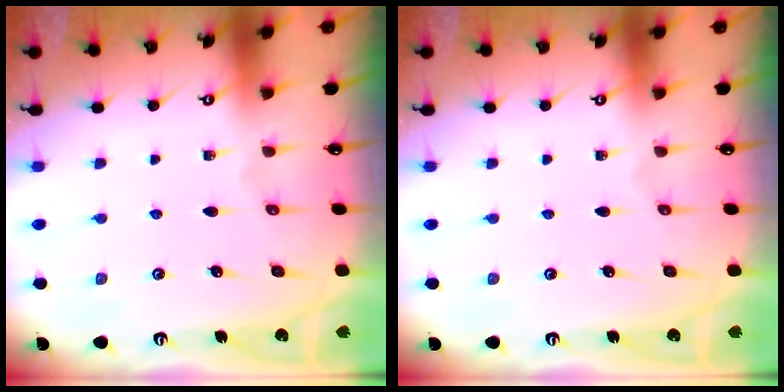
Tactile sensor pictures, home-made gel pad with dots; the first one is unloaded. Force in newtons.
{"total": 0.0}